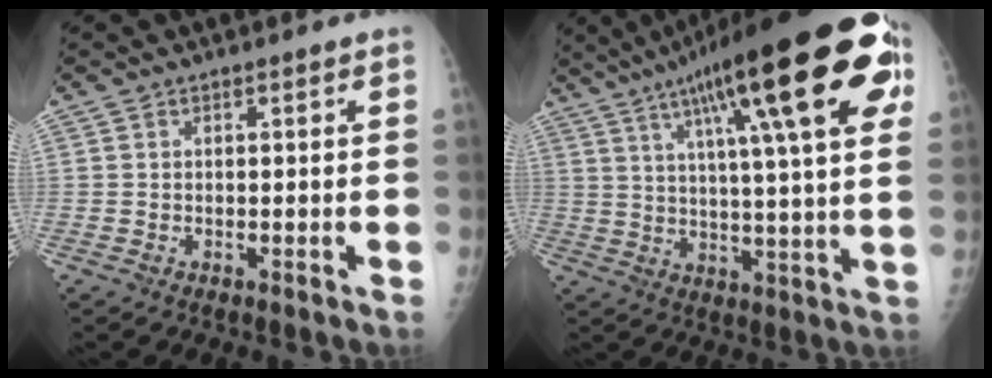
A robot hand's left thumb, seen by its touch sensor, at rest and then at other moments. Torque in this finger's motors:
{"motor_torque": [1.69, 1.47, 2.36, -0.41, 0.42]}